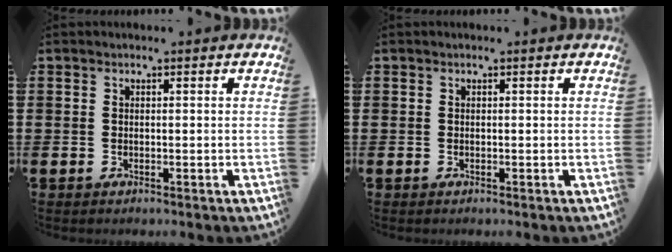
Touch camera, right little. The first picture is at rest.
{"total": 0.0}